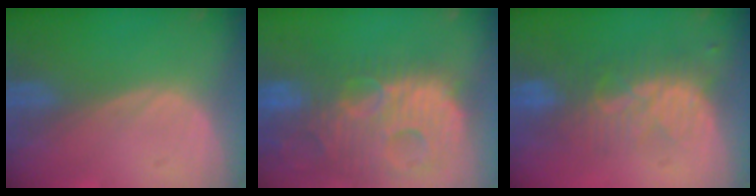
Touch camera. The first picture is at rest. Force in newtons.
{"total": 14.4, "press": 12.4, "slide": 7.3}
{"total": 8.1, "press": 7.5, "slide": 3.1}